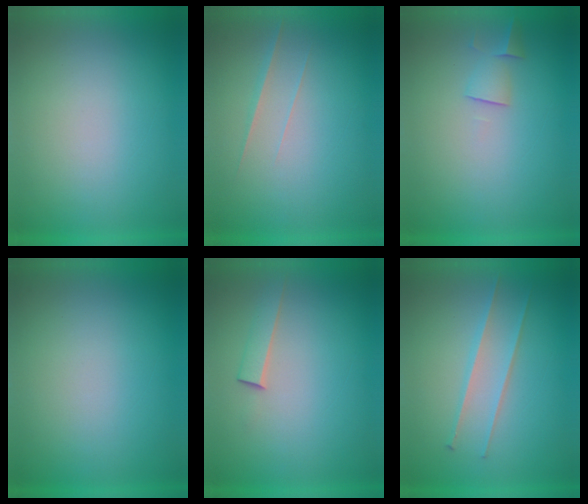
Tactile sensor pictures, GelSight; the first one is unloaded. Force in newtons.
{"total": 1.5}
{"total": 1.9}
{"total": 0.0}
{"total": 1.8}
{"total": 2.3}